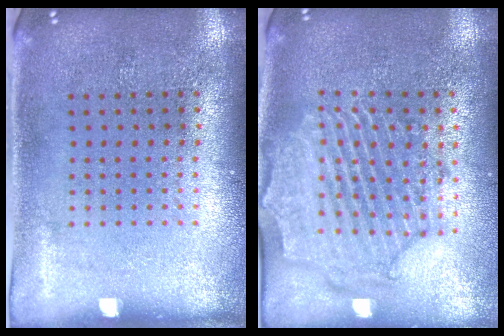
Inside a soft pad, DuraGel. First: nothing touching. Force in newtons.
{"total": 2.3, "press": 2.2, "slide": 0.8}